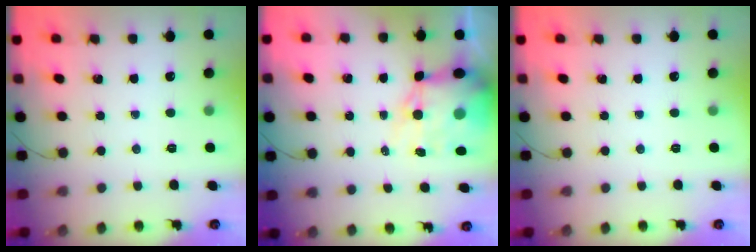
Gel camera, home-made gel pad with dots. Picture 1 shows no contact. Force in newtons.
{"total": 12.6, "press": 12.1, "slide": 3.5}
{"total": 0.0}